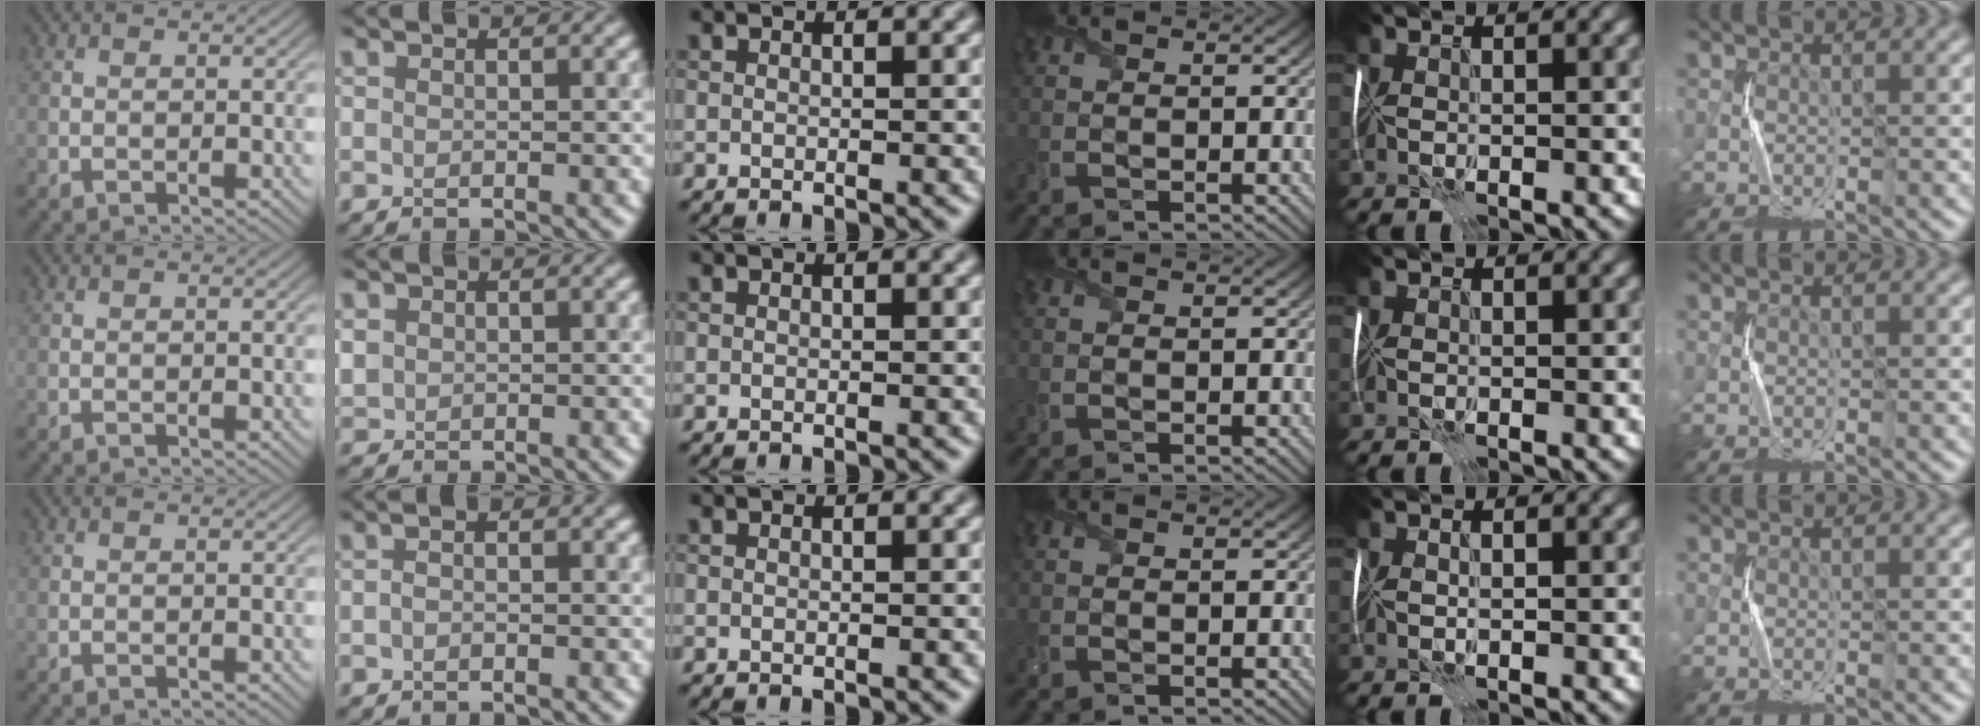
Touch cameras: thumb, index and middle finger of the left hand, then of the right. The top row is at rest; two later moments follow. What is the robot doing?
{"motion": "fold", "object": "plastic wrap"}